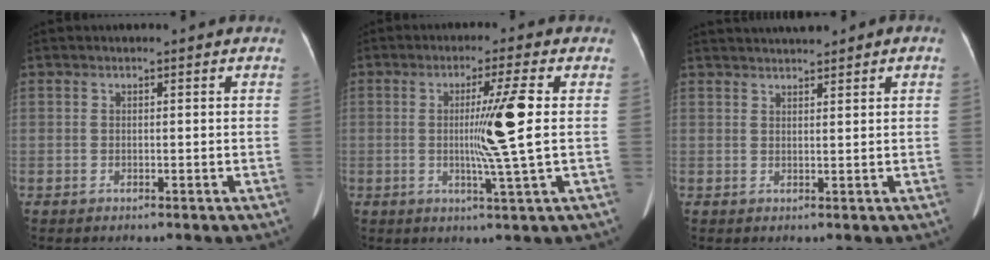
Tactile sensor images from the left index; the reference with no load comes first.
{"total": 7.5, "force": [0.3, -1.6, 7.4], "torque": [-0.133, -0.010, 0.006]}
{"total": 3.7, "force": [3.3, 0.2, 1.6], "torque": [-0.028, 0.028, 0.058]}